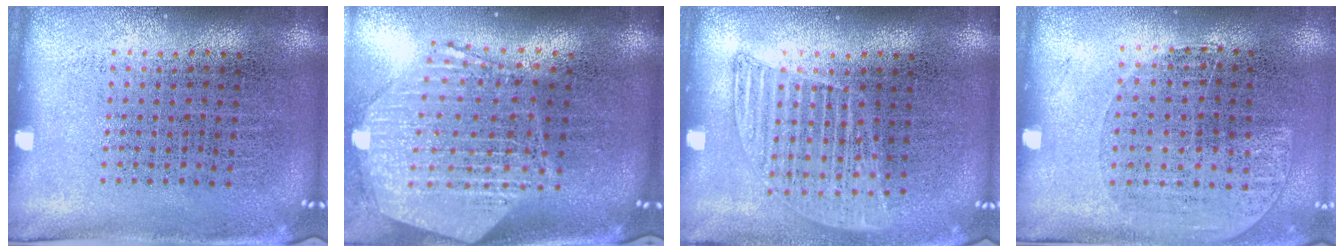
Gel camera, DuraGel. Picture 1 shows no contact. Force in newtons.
{"total": 2.9, "press": 2.4, "slide": 1.7}
{"total": 1.2, "press": 1.1, "slide": 0.4}
{"total": 1.1, "press": 1.0, "slide": 0.5}